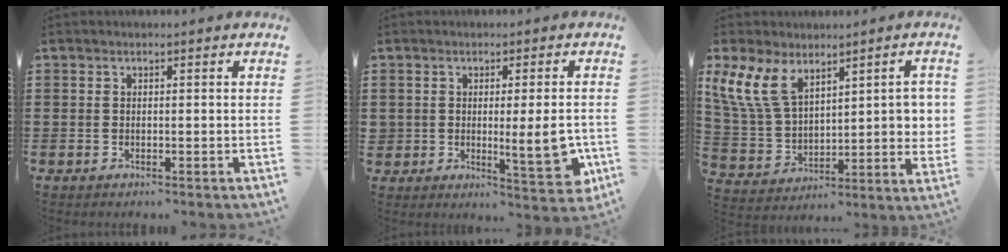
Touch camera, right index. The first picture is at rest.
{"total": 6.9, "force": [-0.9, 2.3, 6.4], "torque": [-0.100, -0.011, -0.012]}
{"total": 12.2, "force": [5.6, 6.6, 8.5], "torque": [-0.199, -0.003, 0.107]}